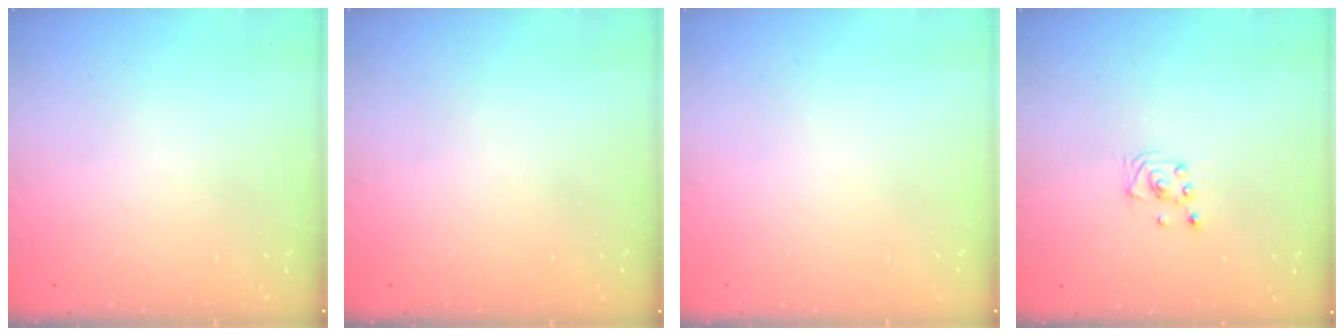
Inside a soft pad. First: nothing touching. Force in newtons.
{"total": 0.0}
{"total": 0.0}
{"total": 2.0, "press": 2.0, "slide": 0.1}